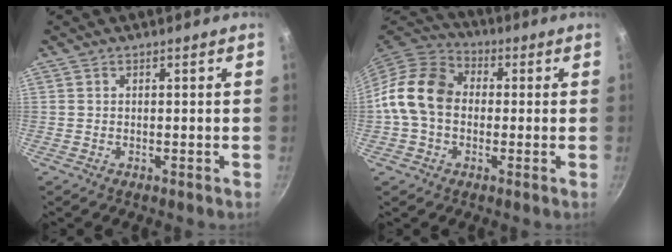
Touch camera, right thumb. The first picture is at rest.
{"total": 13.2, "force": [-0.3, 10.1, 8.5], "torque": [-0.125, 0.027, -0.027]}